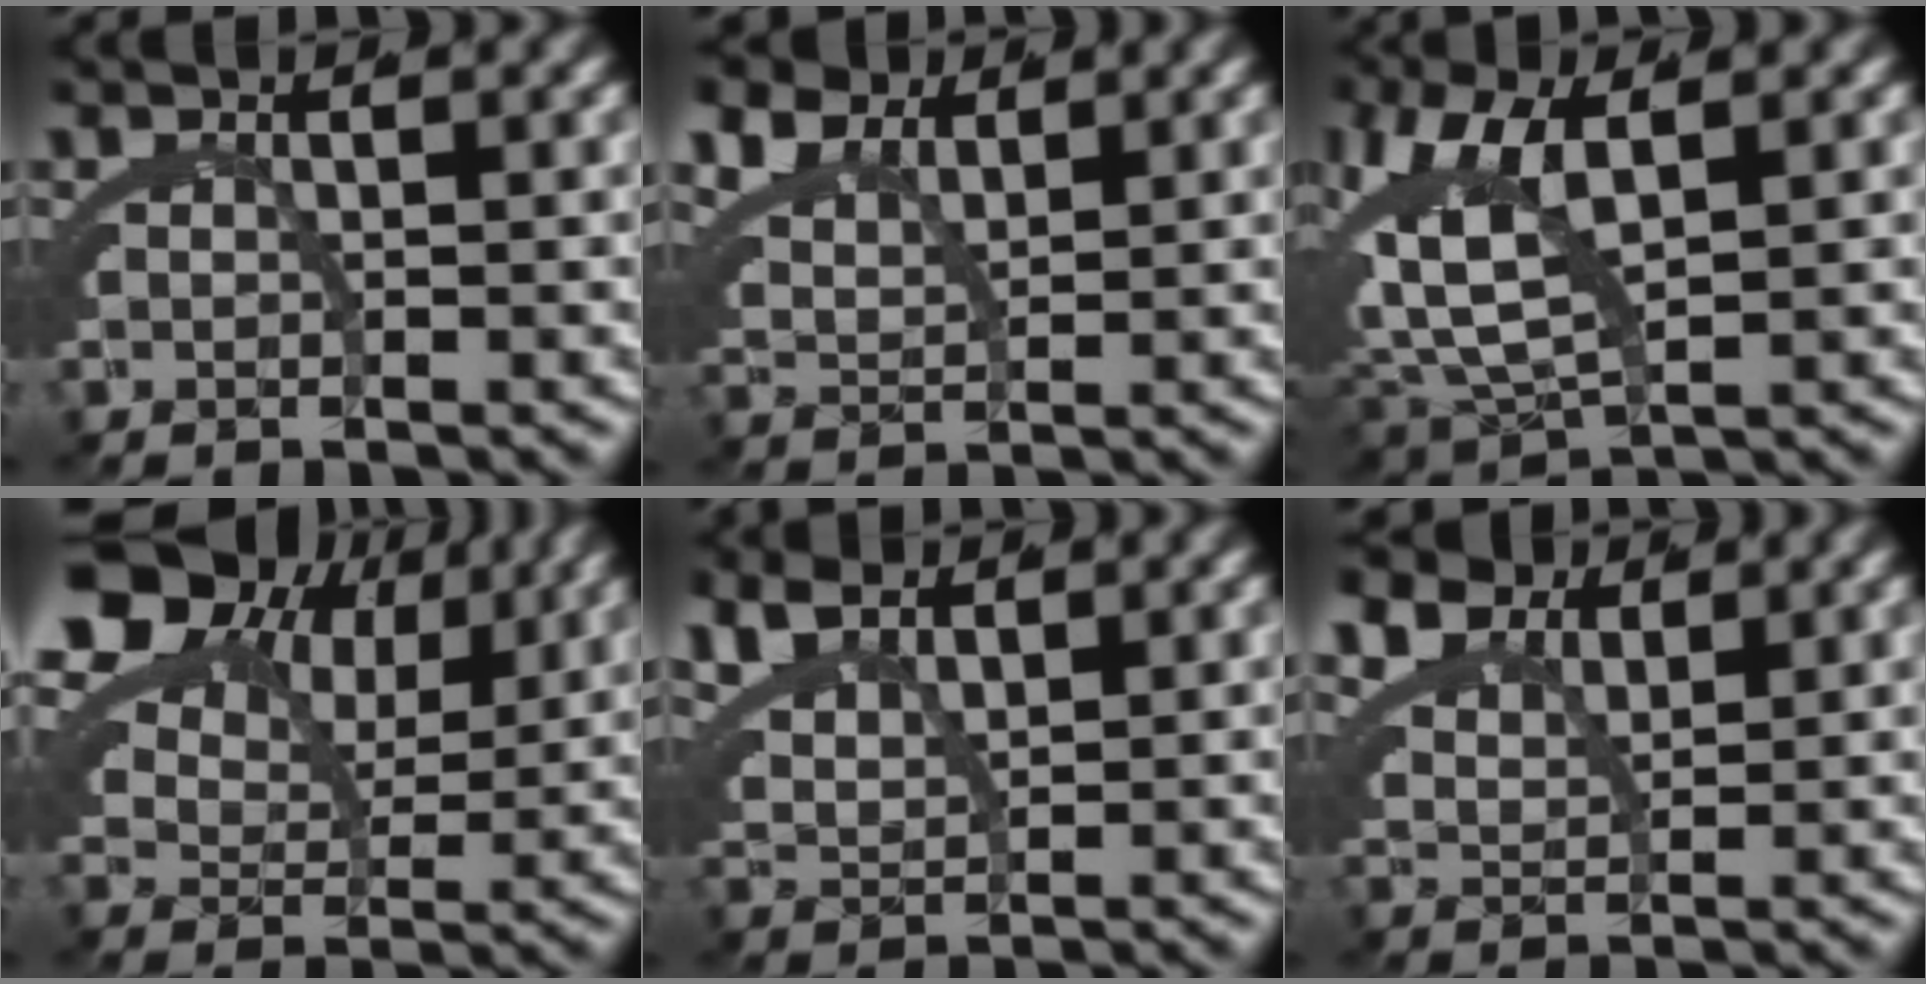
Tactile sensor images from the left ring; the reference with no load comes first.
{"total": 4.8, "force": [3.0, 2.9, 2.3], "torque": [-0.067, -0.008, 0.059]}
{"total": 8.1, "force": [1.8, 4.8, 6.3], "torque": [-0.154, -0.012, 0.043]}
{"total": 9.8, "force": [4.6, 6.6, 5.7], "torque": [-0.120, 0.003, 0.075]}
{"total": 4.4, "force": [2.5, 2.8, 2.3], "torque": [-0.071, -0.009, 0.054]}
{"total": 5.2, "force": [3.3, 3.3, 2.4], "torque": [-0.067, -0.010, 0.061]}